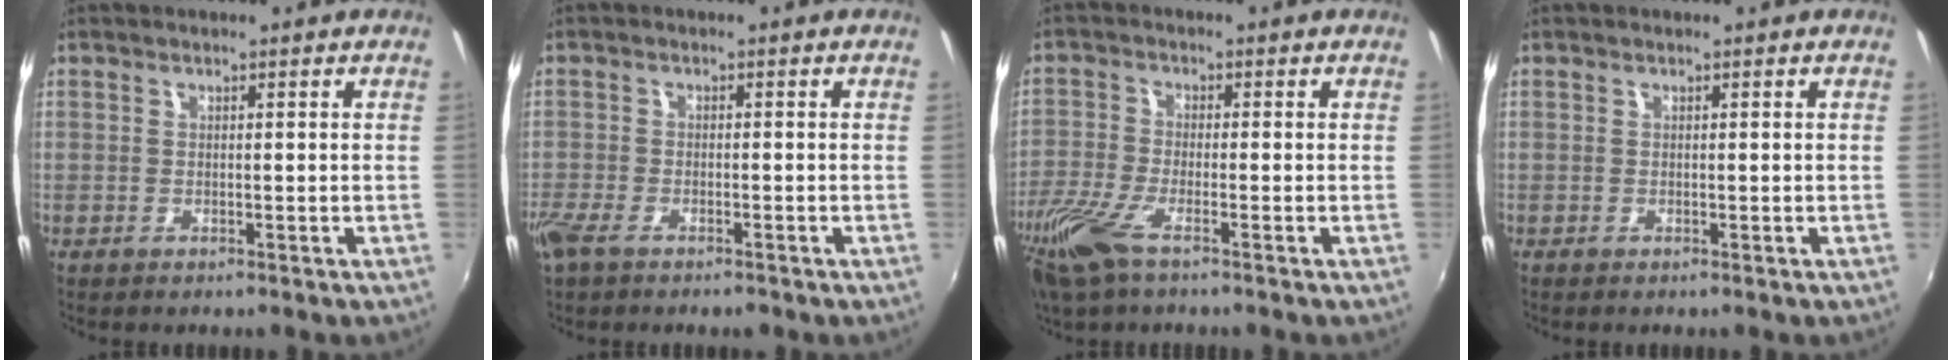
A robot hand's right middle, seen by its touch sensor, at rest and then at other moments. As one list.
[{"total": 5.4, "force": [-3.9, 2.0, 3.2], "torque": [-0.083, -0.017, -0.076]}, {"total": 9.7, "force": [-6.2, 2.5, 7.0], "torque": [-0.174, -0.029, -0.127]}, {"total": 0.0}]